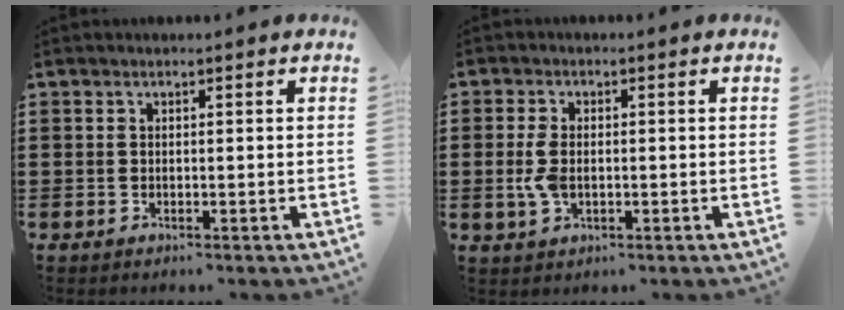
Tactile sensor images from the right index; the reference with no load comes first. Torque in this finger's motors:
{"motor_torque": [0.80, -0.02, 0.16, 0.13]}